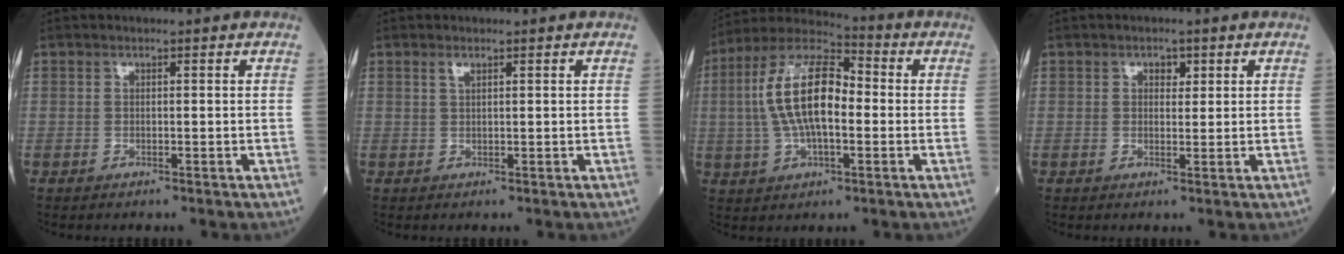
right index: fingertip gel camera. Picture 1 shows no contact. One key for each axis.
{"total": 1.0, "fx": 0.7, "fy": 0.2, "fz": 0.7, "tx": -0.016, "ty": 0.000, "tz": 0.015}
{"total": 13.6, "fx": 0.3, "fy": 5.3, "fz": 12.5, "tx": -0.257, "ty": 0.025, "tz": 0.002}
{"total": 1.8, "fx": 0.8, "fy": 1.2, "fz": 1.0, "tx": -0.012, "ty": 0.001, "tz": 0.010}